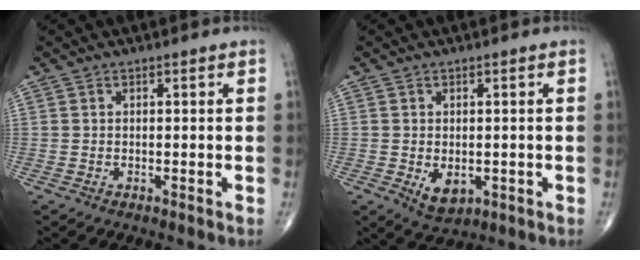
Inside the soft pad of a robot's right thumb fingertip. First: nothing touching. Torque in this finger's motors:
{"motor_torque": [-0.17, 0.29, 0.20, 0.15, 0.07]}